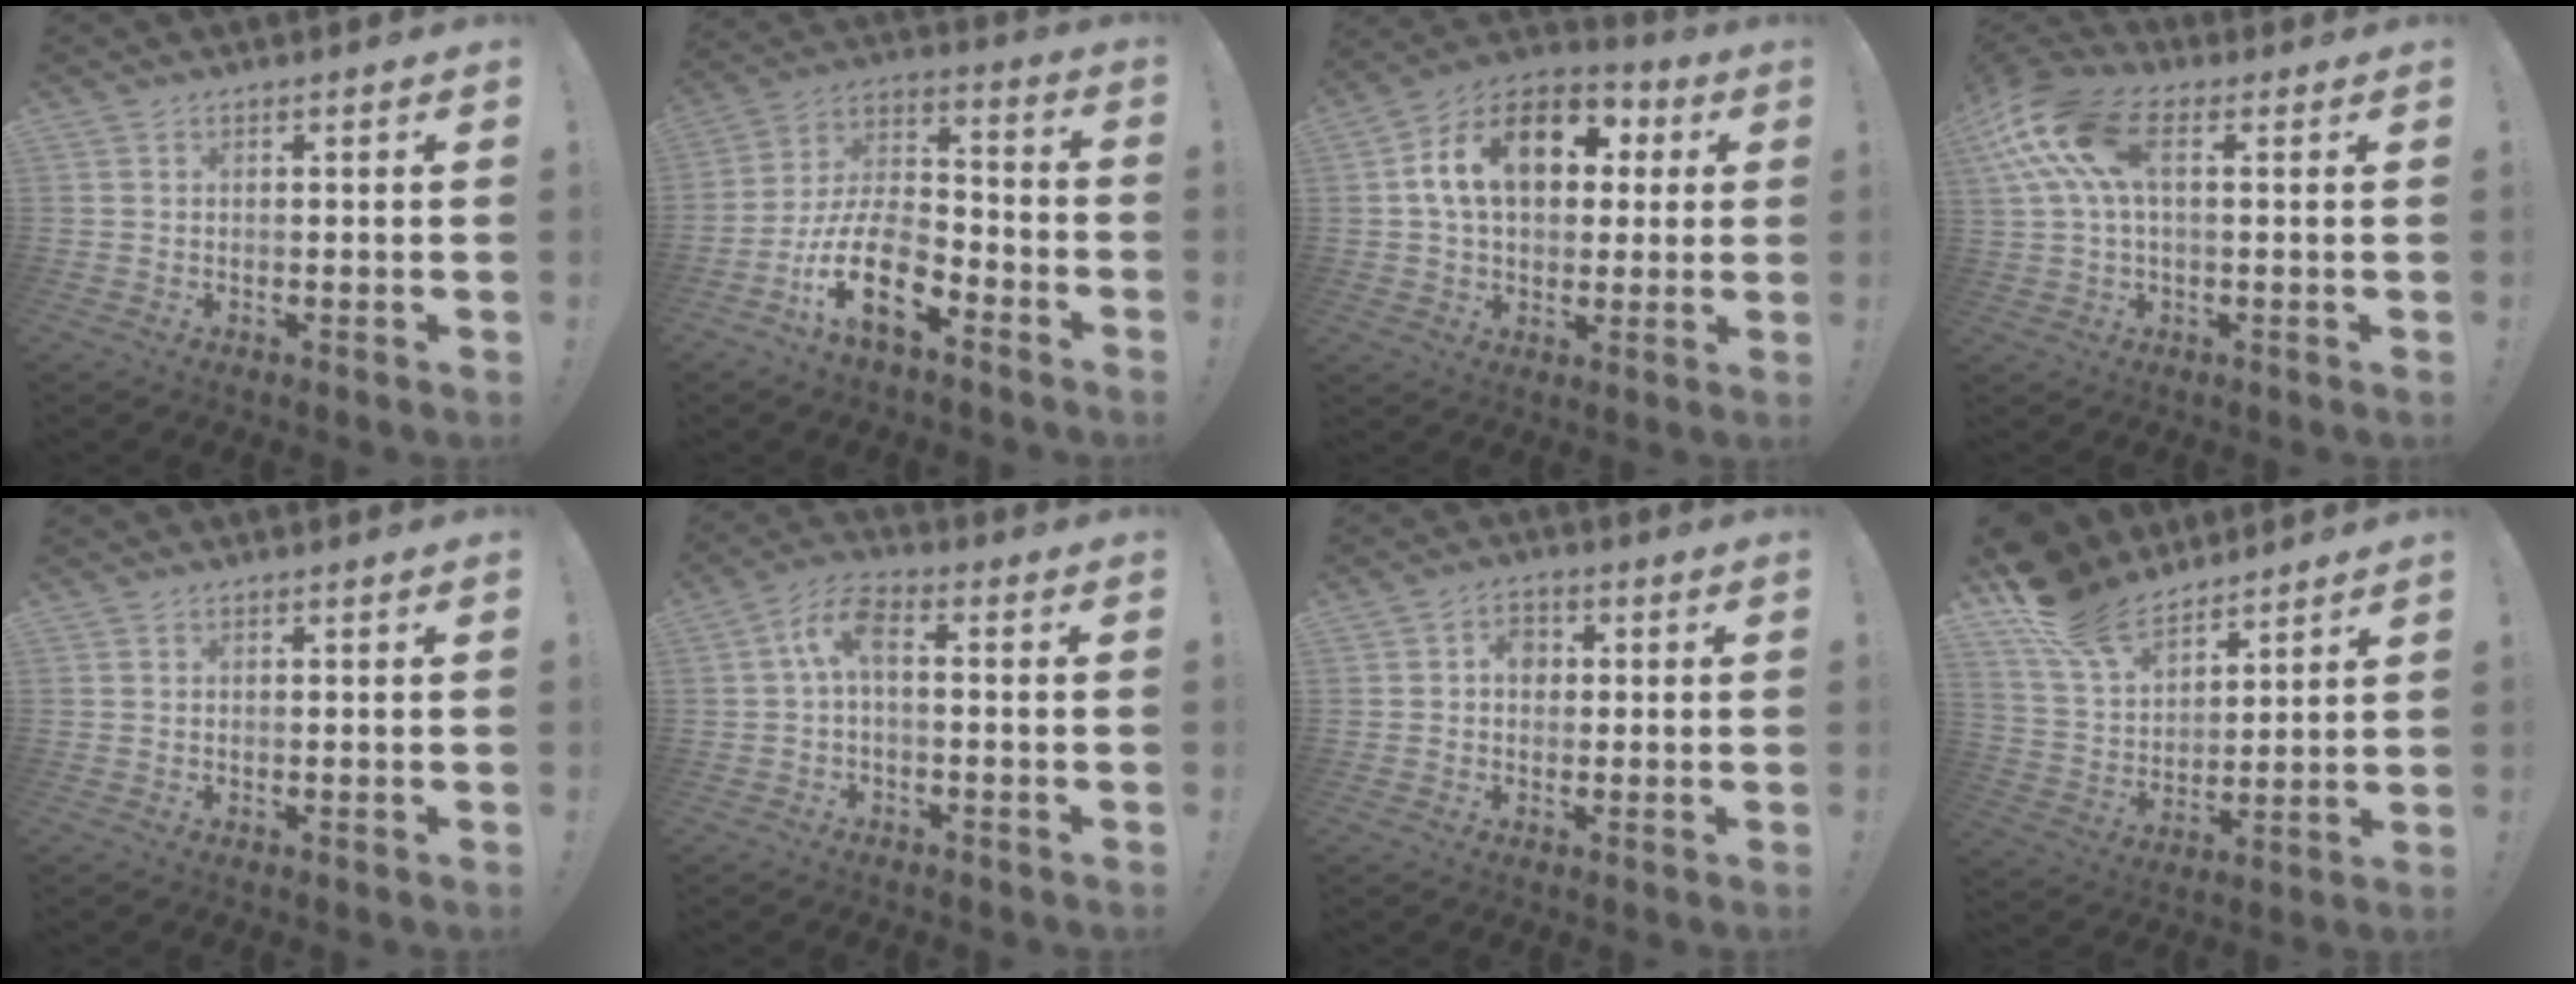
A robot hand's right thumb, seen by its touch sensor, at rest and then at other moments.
{"total": 17.4, "force": [-9.6, 8.0, 12.0], "torque": [-0.225, 0.048, -0.164]}
{"total": 17.8, "force": [4.8, 11.9, 12.4], "torque": [-0.203, 0.004, 0.085]}
{"total": 14.3, "force": [4.0, 7.4, 11.6], "torque": [-0.233, 0.003, 0.076]}
{"total": 0.0}
{"total": 7.3, "force": [0.5, 2.8, 6.8], "torque": [-0.137, 0.004, 0.010]}
{"total": 4.1, "force": [0.6, 3.2, 2.5], "torque": [-0.029, 0.000, 0.008]}
{"total": 17.1, "force": [13.0, 8.9, 6.4], "torque": [-0.127, -0.083, 0.246]}